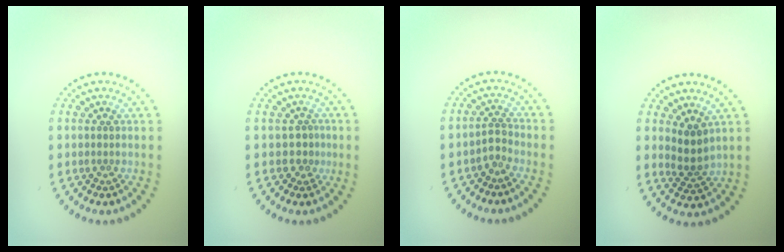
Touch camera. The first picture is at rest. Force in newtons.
{"total": 1.4, "press": 1.0, "slide": 1.0}
{"total": 1.4, "press": 0.9, "slide": 1.0}
{"total": 2.6, "press": 2.1, "slide": 1.5}